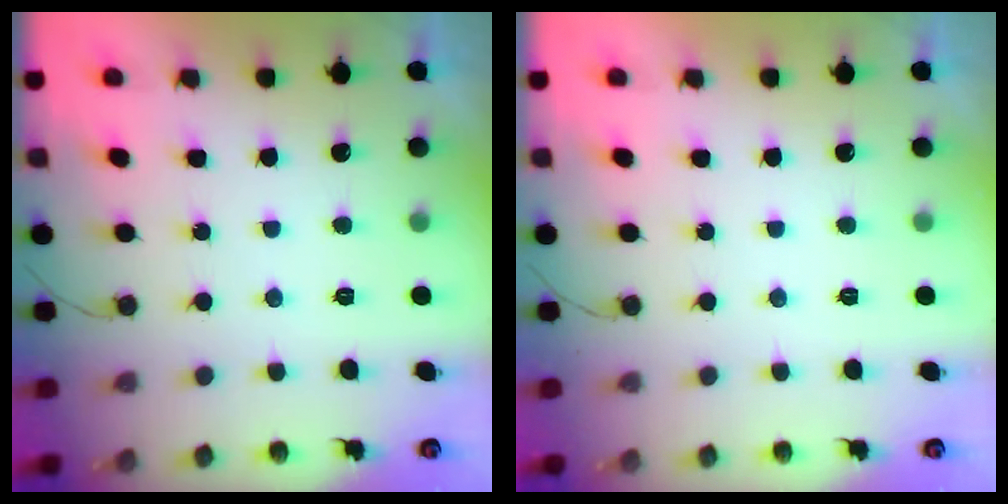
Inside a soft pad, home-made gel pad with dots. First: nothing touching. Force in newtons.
{"total": 0.0}